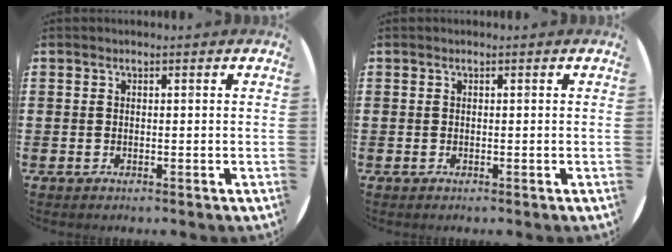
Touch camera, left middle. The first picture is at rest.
{"total": 0.0}